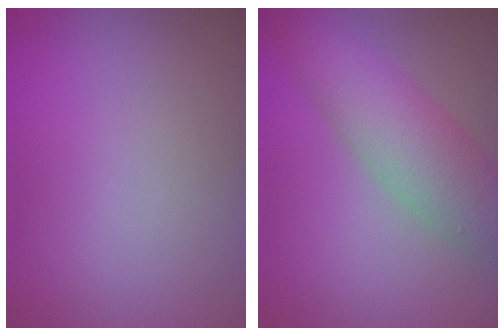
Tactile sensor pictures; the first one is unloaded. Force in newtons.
{"total": 7.0, "press": 7.0, "slide": 0.2}